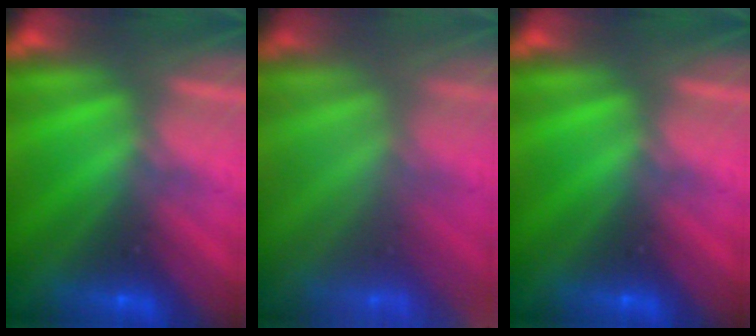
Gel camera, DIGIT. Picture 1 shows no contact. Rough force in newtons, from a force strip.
{"total": 1.4}
{"total": 0.0}